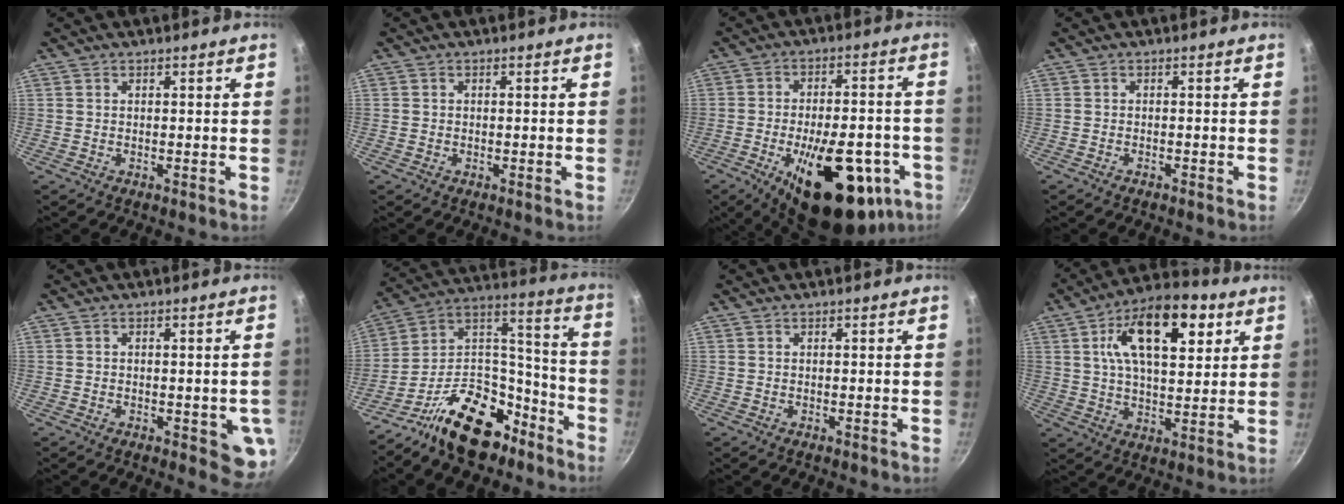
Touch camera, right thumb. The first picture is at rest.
{"total": 0.6, "force": [-0.2, 0.5, 0.2], "torque": [-0.003, 0.001, -0.005]}
{"total": 25.0, "force": [-9.8, 11.7, 19.9], "torque": [-0.249, 0.025, -0.125]}
{"total": 0.6, "force": [-0.6, 0.2, 0.2], "torque": [-0.011, 0.007, -0.012]}
{"total": 6.7, "force": [-1.4, 3.0, 5.8], "torque": [-0.044, -0.003, -0.017]}
{"total": 19.9, "force": [-12.8, 10.9, 10.6], "torque": [-0.122, 0.124, -0.217]}
{"total": 0.0}
{"total": 18.1, "force": [6.7, 9.1, 14.2], "torque": [-0.198, -0.012, 0.098]}